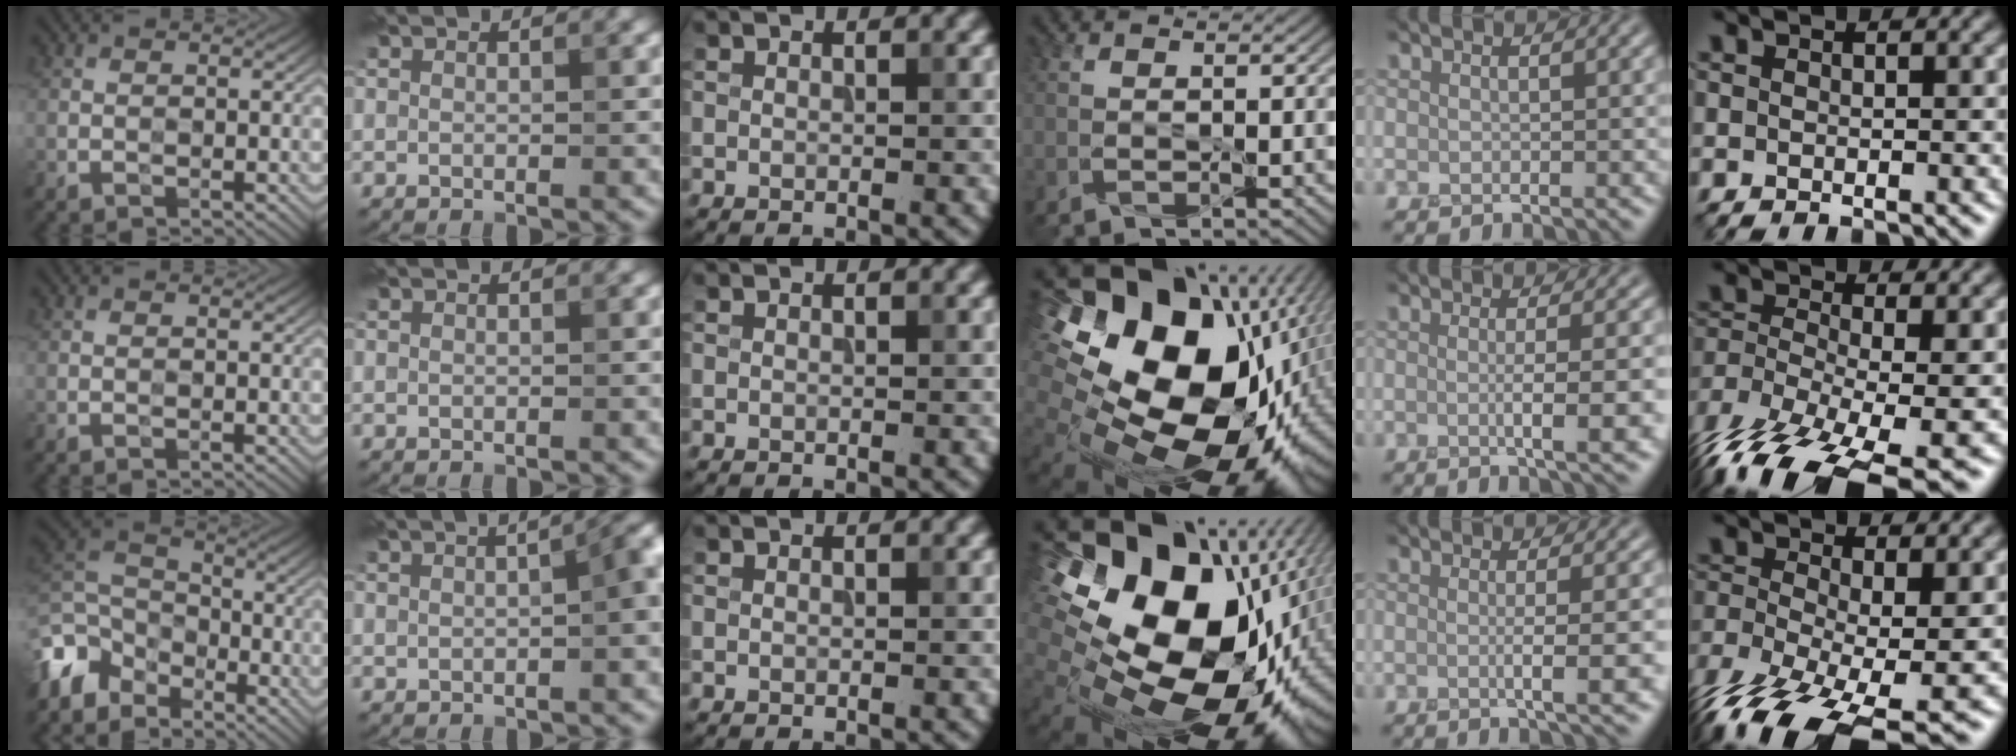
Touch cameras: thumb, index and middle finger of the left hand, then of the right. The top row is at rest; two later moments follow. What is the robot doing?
{"motion": "peel", "object": "tape"}